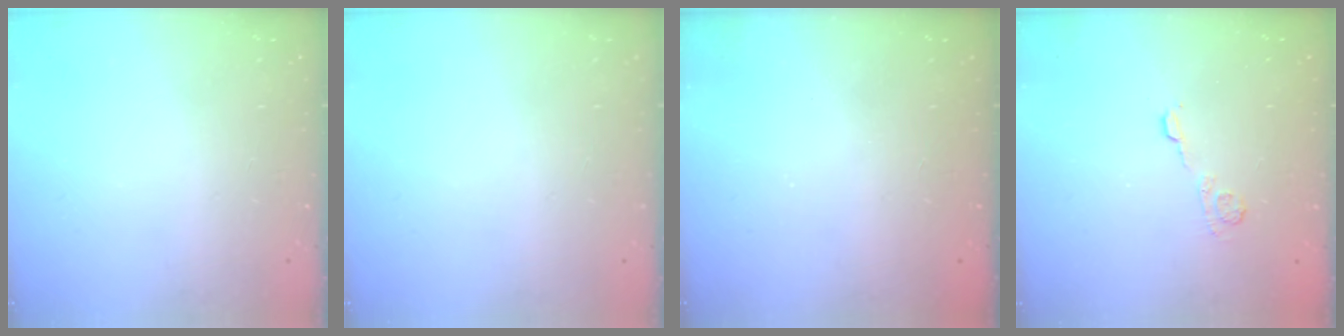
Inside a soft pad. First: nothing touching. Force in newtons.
{"total": 0.0}
{"total": 2.3, "press": 2.1, "slide": 0.7}
{"total": 5.0, "press": 4.8, "slide": 1.4}